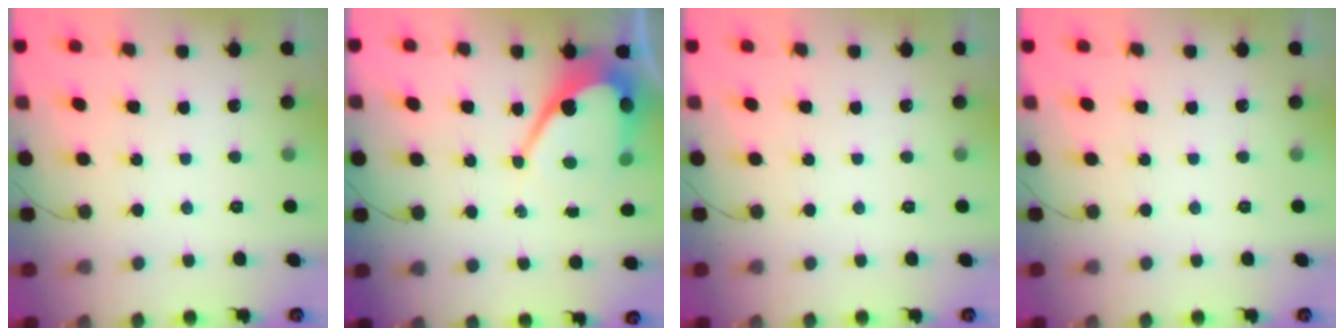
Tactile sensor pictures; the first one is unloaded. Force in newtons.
{"total": 12.2, "press": 12.1, "slide": 0.9}
{"total": 0.0}
{"total": 0.0}